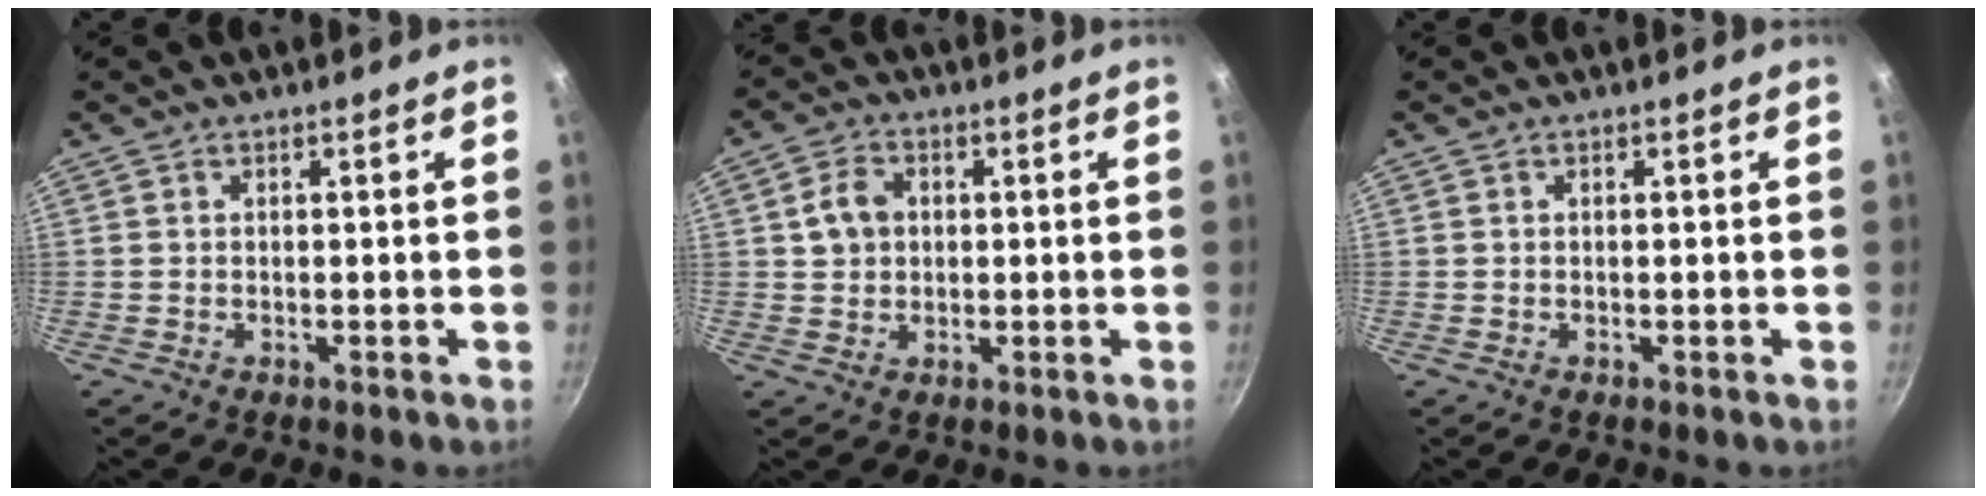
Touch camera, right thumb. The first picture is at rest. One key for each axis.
{"total": 5.4, "fx": 0.9, "fy": 4.4, "fz": 3.0, "tx": -0.039, "ty": 0.012, "tz": 0.011}
{"total": 0.0}